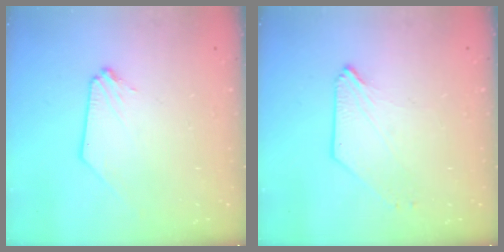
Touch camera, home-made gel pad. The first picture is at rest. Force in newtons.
{"total": 0.0}